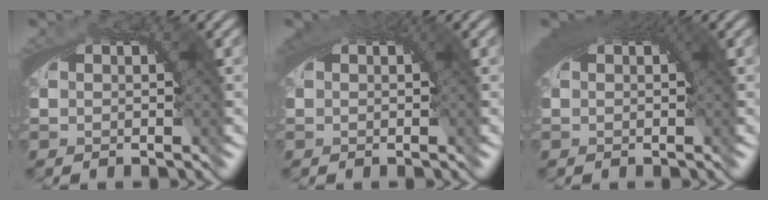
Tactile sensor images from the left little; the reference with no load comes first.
{"total": 1.4, "force": [0.5, 0.9, 1.0], "torque": [-0.017, -0.005, 0.008]}
{"total": 3.7, "force": [1.0, 1.9, 3.0], "torque": [-0.047, -0.006, 0.017]}